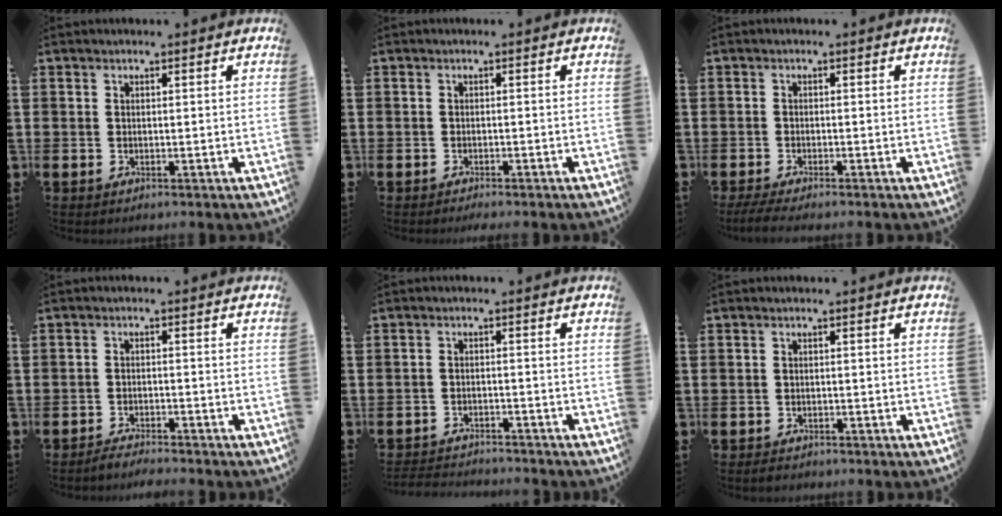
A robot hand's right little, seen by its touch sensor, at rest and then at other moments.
{"total": 0.7, "force": [-0.7, 0.0, 0.1], "torque": [-0.002, -0.002, -0.014]}
{"total": 1.4, "force": [-1.0, 0.1, 1.0], "torque": [-0.016, 0.000, -0.019]}
{"total": 2.1, "force": [-2.1, -0.1, 0.1], "torque": [-0.005, 0.004, -0.043]}
{"total": 2.2, "force": [-2.2, 0.0, -0.2], "torque": [-0.002, 0.003, -0.048]}
{"total": 0.6, "force": [-0.4, 0.3, 0.2], "torque": [-0.006, 0.001, -0.010]}